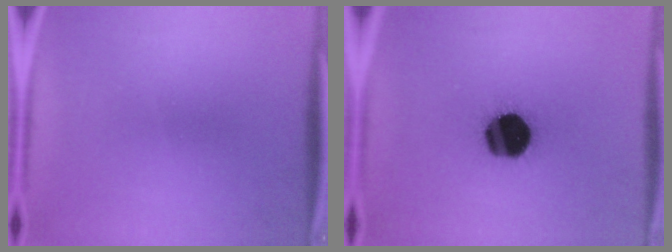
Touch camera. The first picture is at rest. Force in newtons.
{"total": 18.5}